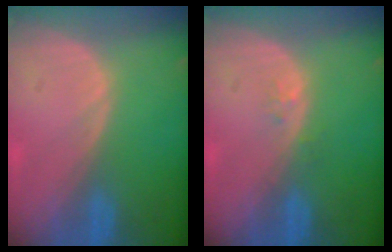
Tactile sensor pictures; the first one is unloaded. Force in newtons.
{"total": 0.9, "press": 0.9, "slide": 0.2}